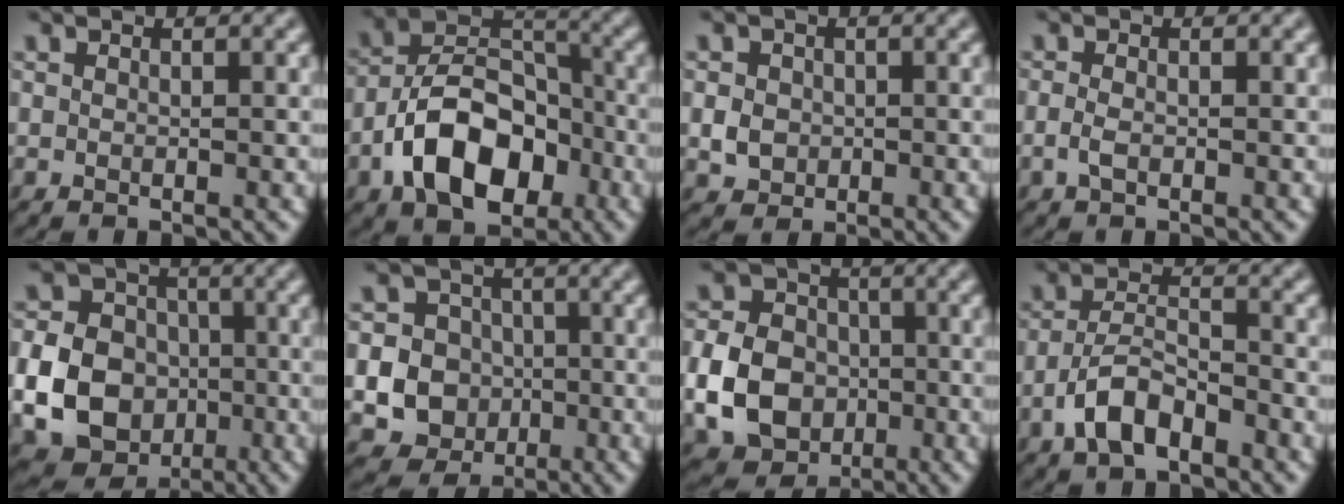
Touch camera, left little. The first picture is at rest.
{"total": 9.7, "force": [-4.0, 5.9, 6.6], "torque": [-0.118, 0.010, -0.075]}
{"total": 2.0, "force": [-0.4, 1.8, 0.8], "torque": [-0.017, -0.001, -0.008]}
{"total": 1.4, "force": [-0.6, 0.6, 1.1], "torque": [-0.030, 0.003, -0.013]}
{"total": 10.5, "force": [-2.3, 8.9, 5.1], "torque": [-0.104, -0.027, -0.063]}
{"total": 9.5, "force": [-2.1, 8.9, 2.7], "torque": [-0.056, -0.002, -0.058]}
{"total": 7.7, "force": [-1.9, 6.1, 4.2], "torque": [-0.094, -0.002, -0.042]}
{"total": 4.5, "force": [-2.7, 1.9, 3.0], "torque": [-0.057, 0.010, -0.056]}